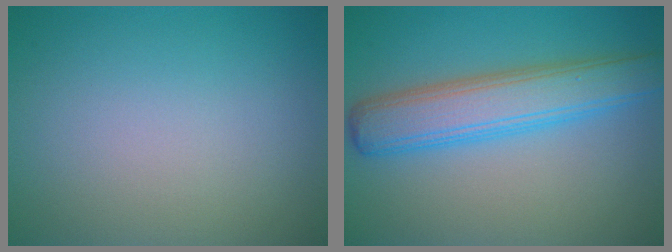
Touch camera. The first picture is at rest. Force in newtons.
{"total": 6.1, "press": 6.1, "slide": 0.2}